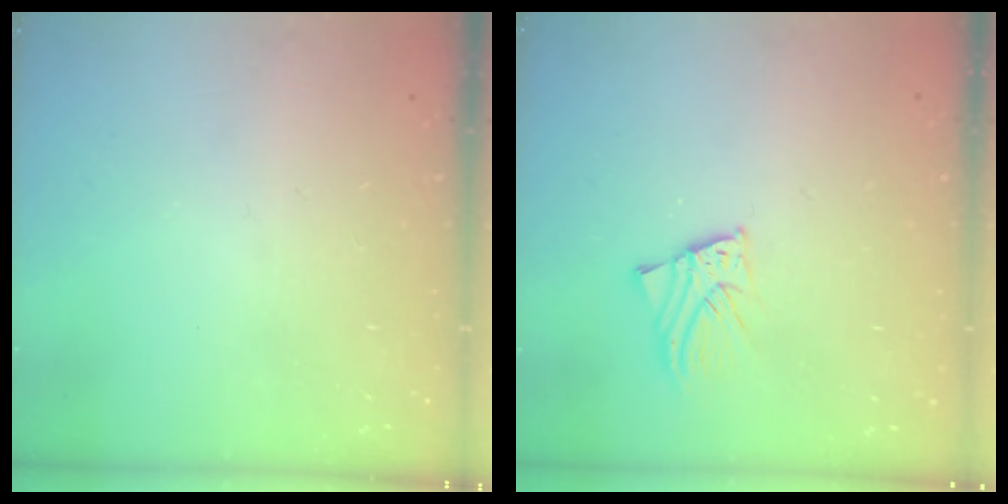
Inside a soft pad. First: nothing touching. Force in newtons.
{"total": 2.1, "press": 2.1, "slide": 0.1}